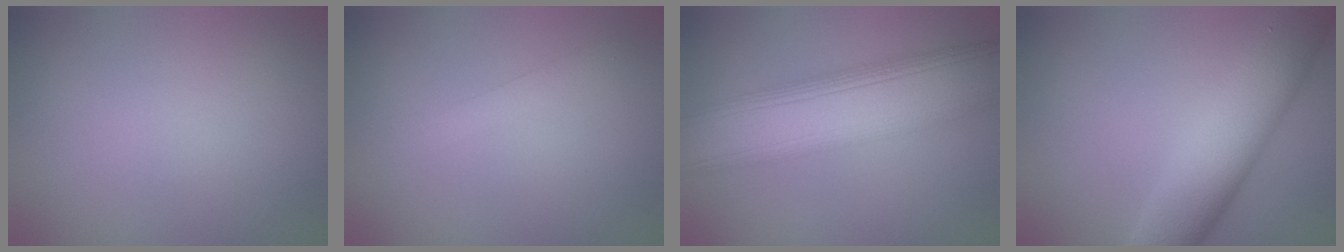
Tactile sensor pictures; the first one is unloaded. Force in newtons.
{"total": 1.4, "press": 1.3, "slide": 0.1}
{"total": 11.4, "press": 11.4, "slide": 0.4}
{"total": 8.3, "press": 8.3, "slide": 0.2}